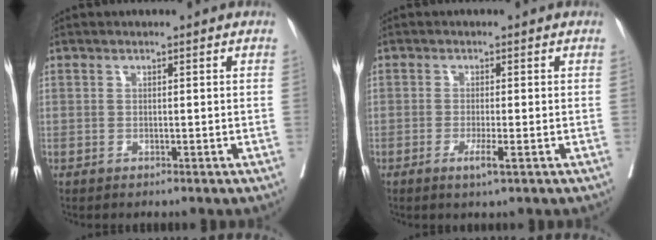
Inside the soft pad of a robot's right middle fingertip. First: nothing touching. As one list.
[{"total": 2.4, "force": [-1.1, -0.1, 2.2], "torque": [-0.035, -0.006, -0.020]}]